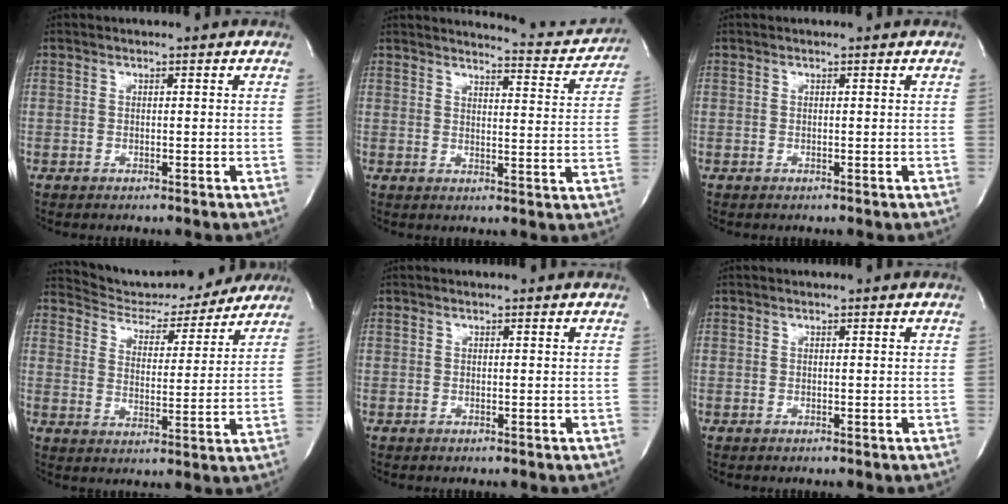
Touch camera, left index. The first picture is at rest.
{"total": 8.9, "force": [8.9, 0.7, 0.8], "torque": [-0.003, -0.046, 0.090]}
{"total": 0.7, "force": [-0.7, -0.1, -0.1], "torque": [0.004, -0.011, -0.015]}
{"total": 14.6, "force": [14.0, 3.2, 2.7], "torque": [-0.036, -0.003, 0.205]}
{"total": 0.0}
{"total": 0.0}